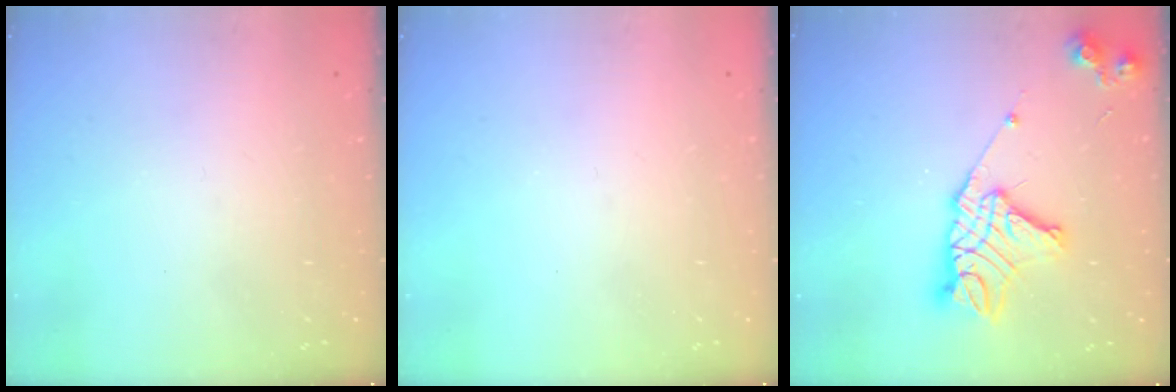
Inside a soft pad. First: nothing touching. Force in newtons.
{"total": 0.0}
{"total": 15.8, "press": 15.7, "slide": 1.5}